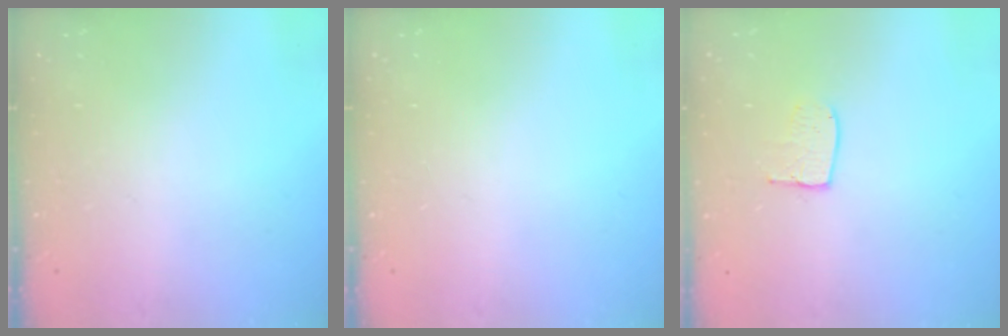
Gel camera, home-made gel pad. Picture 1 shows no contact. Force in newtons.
{"total": 0.0}
{"total": 6.3, "press": 6.3, "slide": 0.4}